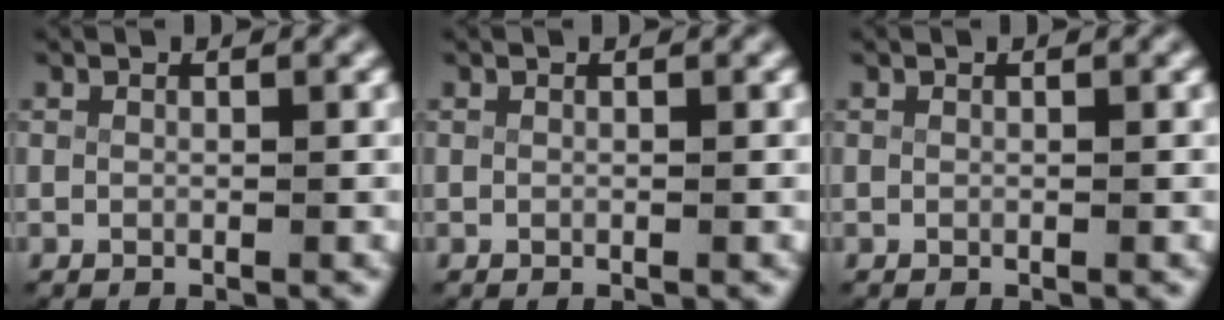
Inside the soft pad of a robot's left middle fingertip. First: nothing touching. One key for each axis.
{"total": 0.0}
{"total": 0.0}